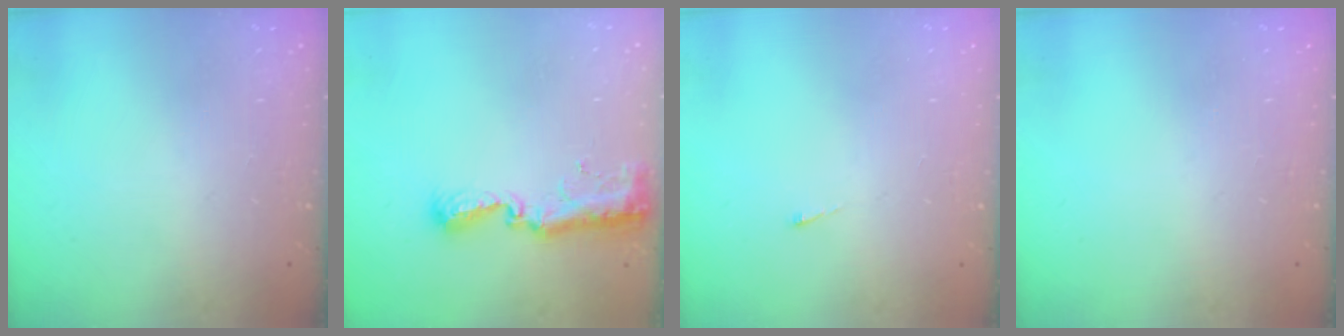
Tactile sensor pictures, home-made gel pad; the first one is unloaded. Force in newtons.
{"total": 9.4, "press": 9.4, "slide": 0.8}
{"total": 2.7, "press": 2.7, "slide": 0.4}
{"total": 0.0}